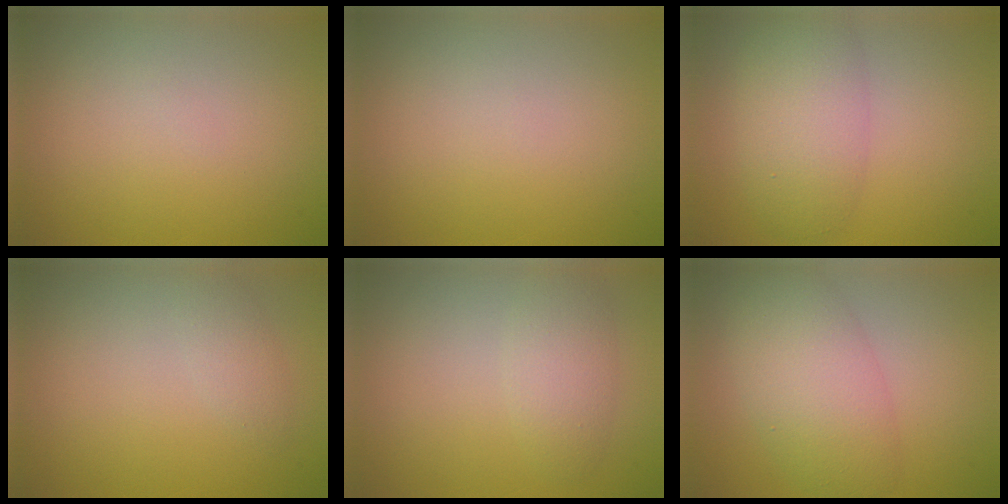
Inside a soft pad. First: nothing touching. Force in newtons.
{"total": 0.0}
{"total": 5.0, "press": 5.0, "slide": 0.1}
{"total": 1.2, "press": 1.2, "slide": 0.0}
{"total": 2.6, "press": 2.6, "slide": 0.1}
{"total": 6.0, "press": 6.0, "slide": 0.4}